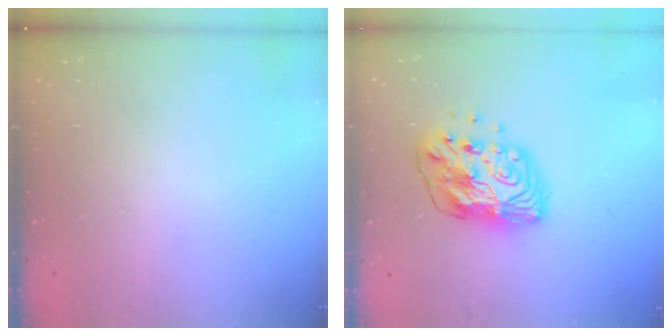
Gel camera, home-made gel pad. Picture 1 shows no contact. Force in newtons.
{"total": 12.2, "press": 12.1, "slide": 1.1}